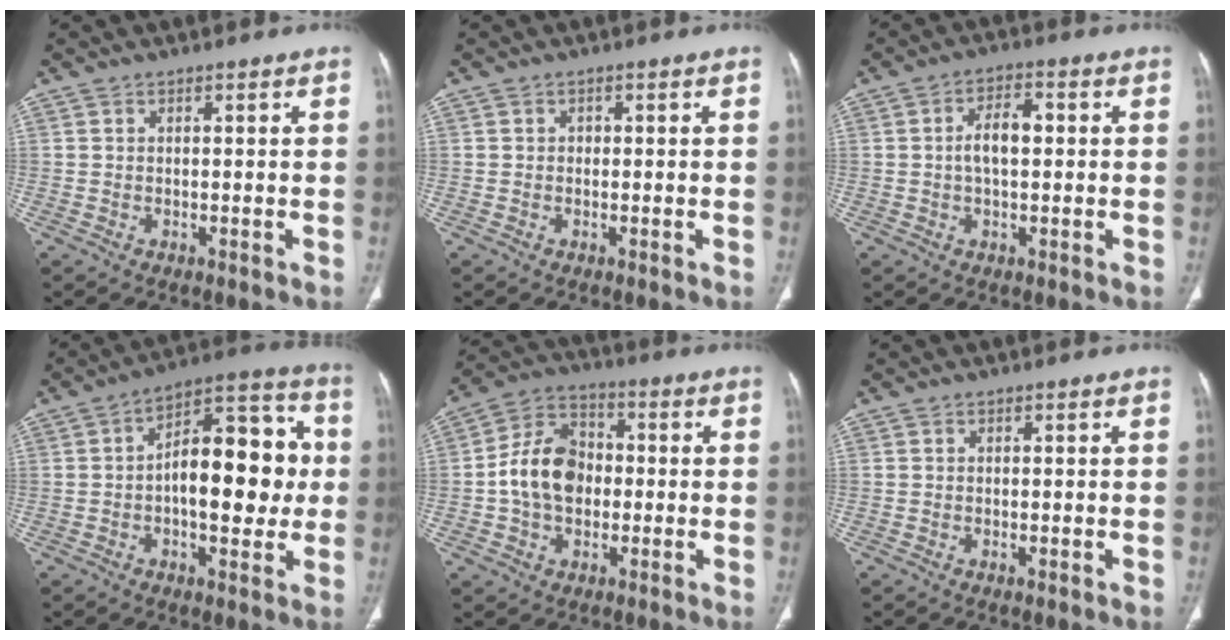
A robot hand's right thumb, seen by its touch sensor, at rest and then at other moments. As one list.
[{"total": 0.8, "force": [0.0, 0.7, 0.3], "torque": [0.000, 0.003, -0.001]}, {"total": 5.8, "force": [0.3, 3.1, 4.9], "torque": [-0.086, 0.014, 0.002]}, {"total": 17.8, "force": [-0.3, 8.8, 15.4], "torque": [-0.193, 0.033, -0.010]}, {"total": 12.3, "force": [-0.8, 9.2, 8.2], "torque": [-0.128, 0.032, -0.022]}, {"total": 0.8, "force": [-0.2, 0.3, 0.8], "torque": [-0.016, -0.003, -0.004]}]